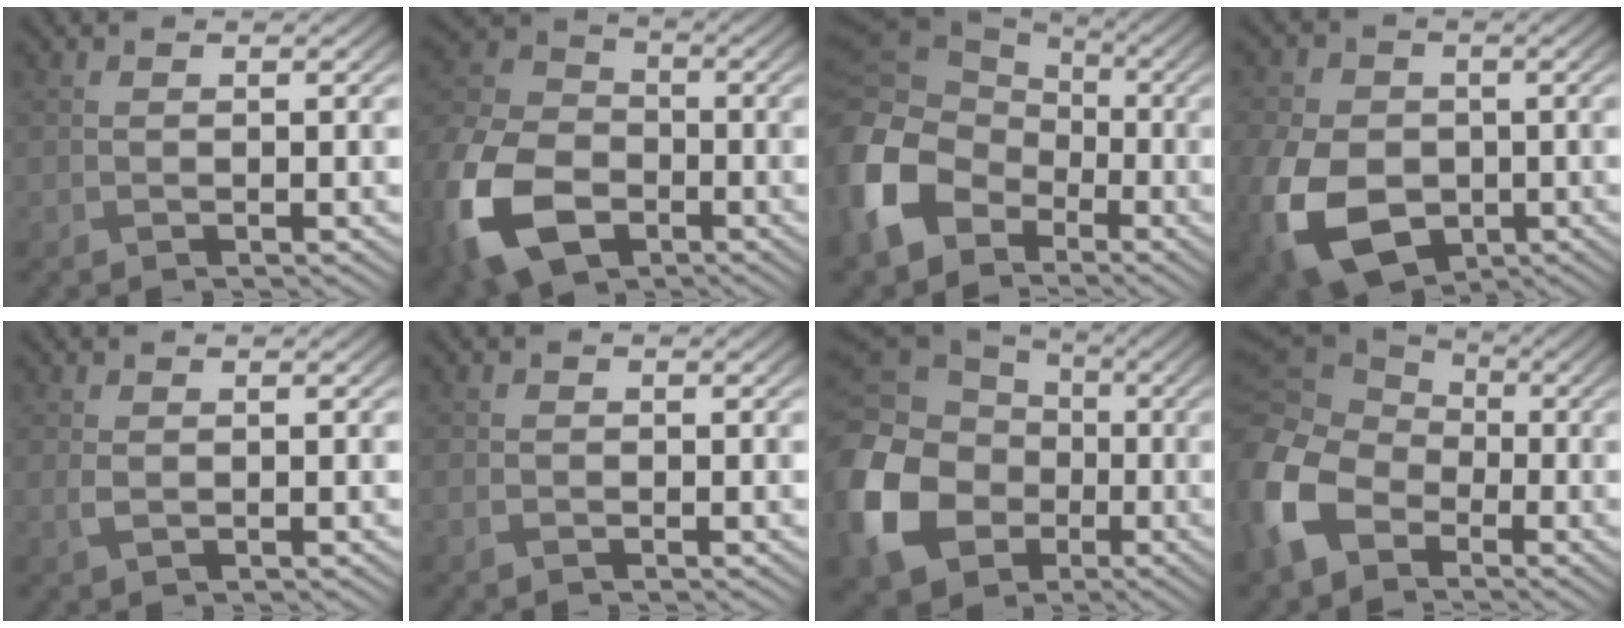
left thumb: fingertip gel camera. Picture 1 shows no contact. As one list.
[{"total": 17.5, "force": [-7.3, 12.1, 10.4], "torque": [-0.290, -0.062, -0.136]}, {"total": 16.3, "force": [-4.8, 12.9, 8.9], "torque": [-0.277, -0.046, -0.093]}, {"total": 13.3, "force": [-3.9, 9.5, 8.4], "torque": [-0.222, -0.045, -0.071]}, {"total": 1.1, "force": [0.0, 0.6, 0.9], "torque": [-0.025, -0.002, 0.003]}, {"total": 0.9, "force": [-0.6, 0.6, 0.4], "torque": [-0.010, -0.002, -0.012]}, {"total": 18.8, "force": [-4.4, 15.3, 9.9], "torque": [-0.296, -0.037, -0.086]}, {"total": 14.1, "force": [-3.8, 10.8, 8.2], "torque": [-0.263, -0.050, -0.065]}]